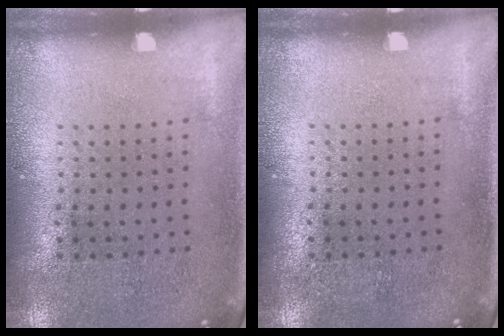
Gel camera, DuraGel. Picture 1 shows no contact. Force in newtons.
{"total": 0.0}